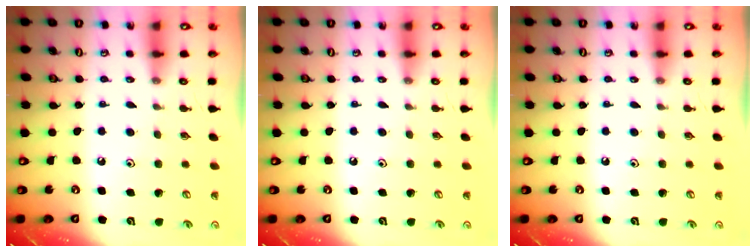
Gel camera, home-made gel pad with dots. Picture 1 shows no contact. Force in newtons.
{"total": 0.0}
{"total": 0.0}